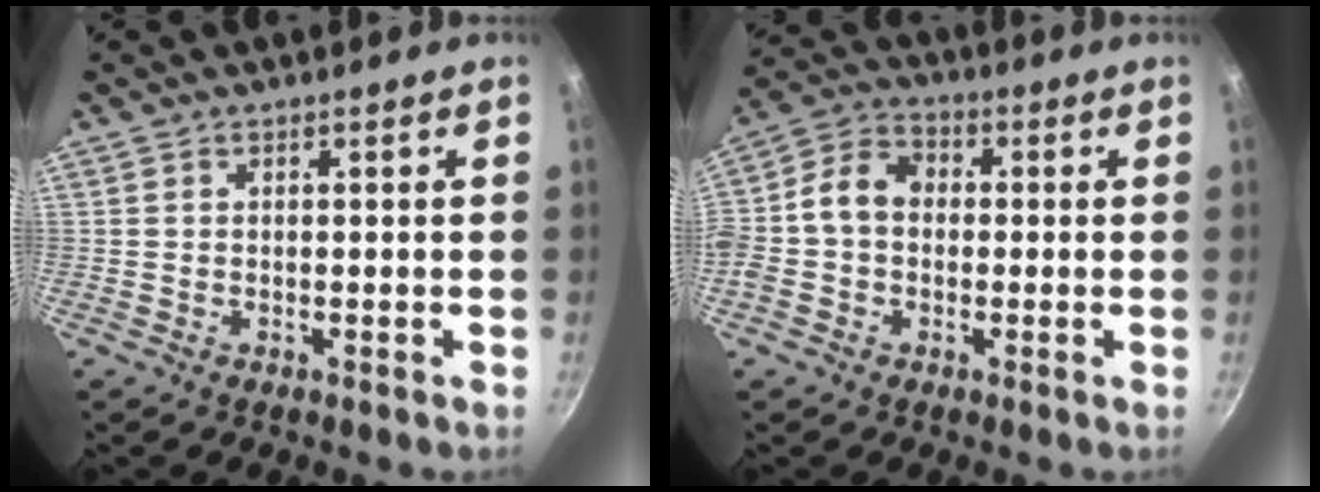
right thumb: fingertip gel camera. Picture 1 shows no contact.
{"total": 9.0, "force": [-0.3, 7.1, 5.6], "torque": [-0.081, 0.026, -0.030]}